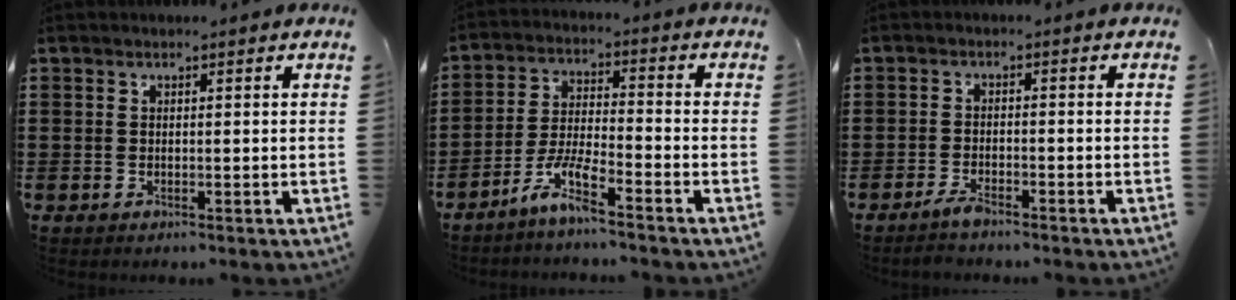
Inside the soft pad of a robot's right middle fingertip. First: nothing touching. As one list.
[{"total": 6.5, "force": [-4.9, 0.7, 4.1], "torque": [-0.095, -0.008, -0.097]}, {"total": 2.4, "force": [-2.0, 0.4, 1.3], "torque": [-0.029, 0.001, -0.040]}]